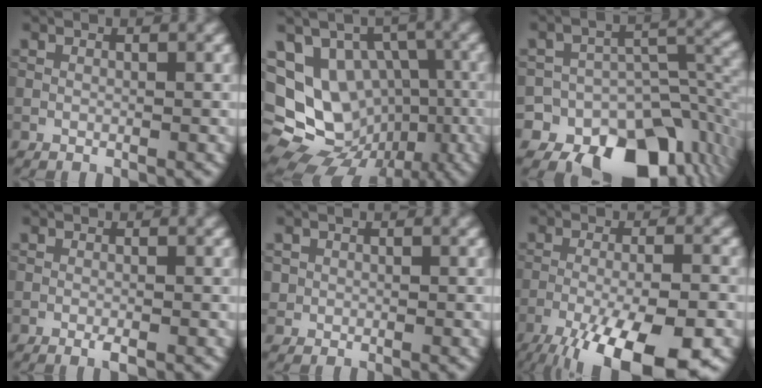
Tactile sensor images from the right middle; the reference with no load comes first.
{"total": 15.9, "force": [-3.1, 13.3, 8.1], "torque": [-0.136, 0.000, -0.048]}
{"total": 15.1, "force": [-9.9, 10.2, 5.2], "torque": [-0.089, -0.004, -0.135]}
{"total": 0.9, "force": [-0.5, 0.1, 0.7], "torque": [-0.012, -0.004, -0.010]}
{"total": 0.7, "force": [0.0, 0.7, 0.0], "torque": [0.008, -0.004, 0.000]}
{"total": 14.0, "force": [-9.2, 4.2, 9.7], "torque": [-0.158, -0.041, -0.135]}